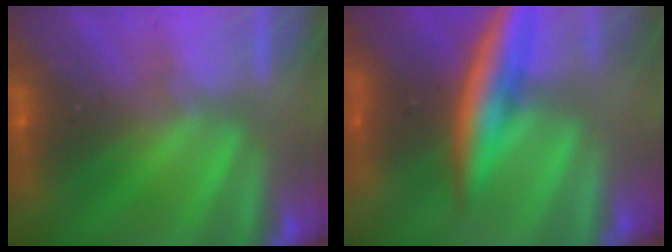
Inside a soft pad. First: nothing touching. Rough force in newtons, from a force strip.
{"total": 7.6}